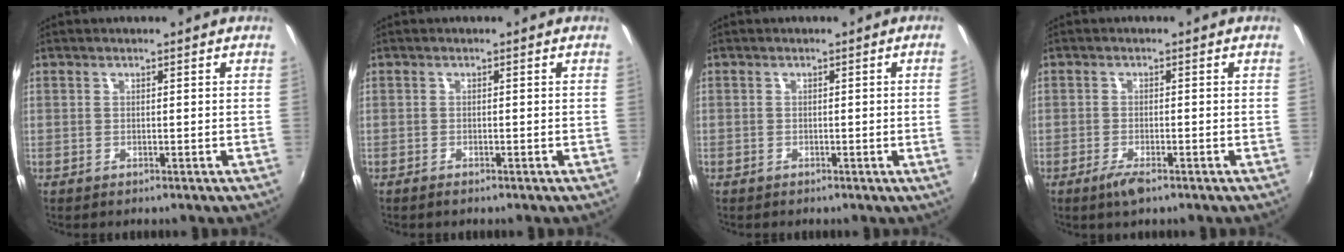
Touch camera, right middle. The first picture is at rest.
{"total": 0.9, "force": [-0.8, 0.2, 0.4], "torque": [-0.009, -0.004, -0.017]}
{"total": 1.8, "force": [-0.2, -1.1, 1.4], "torque": [-0.018, -0.011, 0.000]}
{"total": 3.1, "force": [-2.1, 0.9, 2.2], "torque": [-0.052, -0.008, -0.042]}